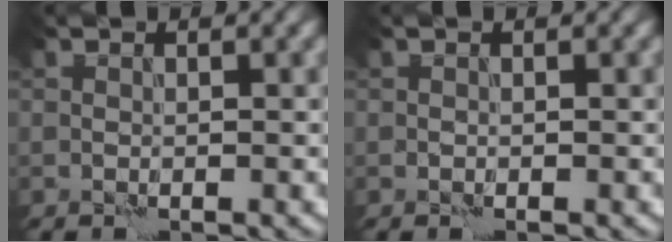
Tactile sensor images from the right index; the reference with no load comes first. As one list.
[{"total": 0.0}]